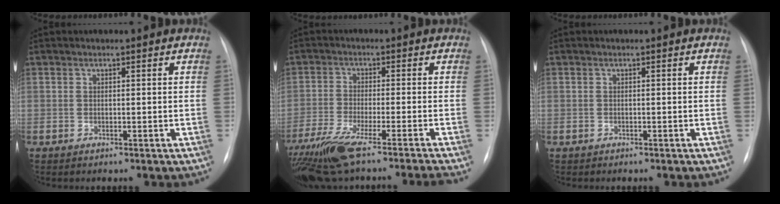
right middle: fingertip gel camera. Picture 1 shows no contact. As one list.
[{"total": 18.0, "force": [-14.5, -0.5, 10.7], "torque": [-0.191, -0.048, -0.239]}, {"total": 0.0}]